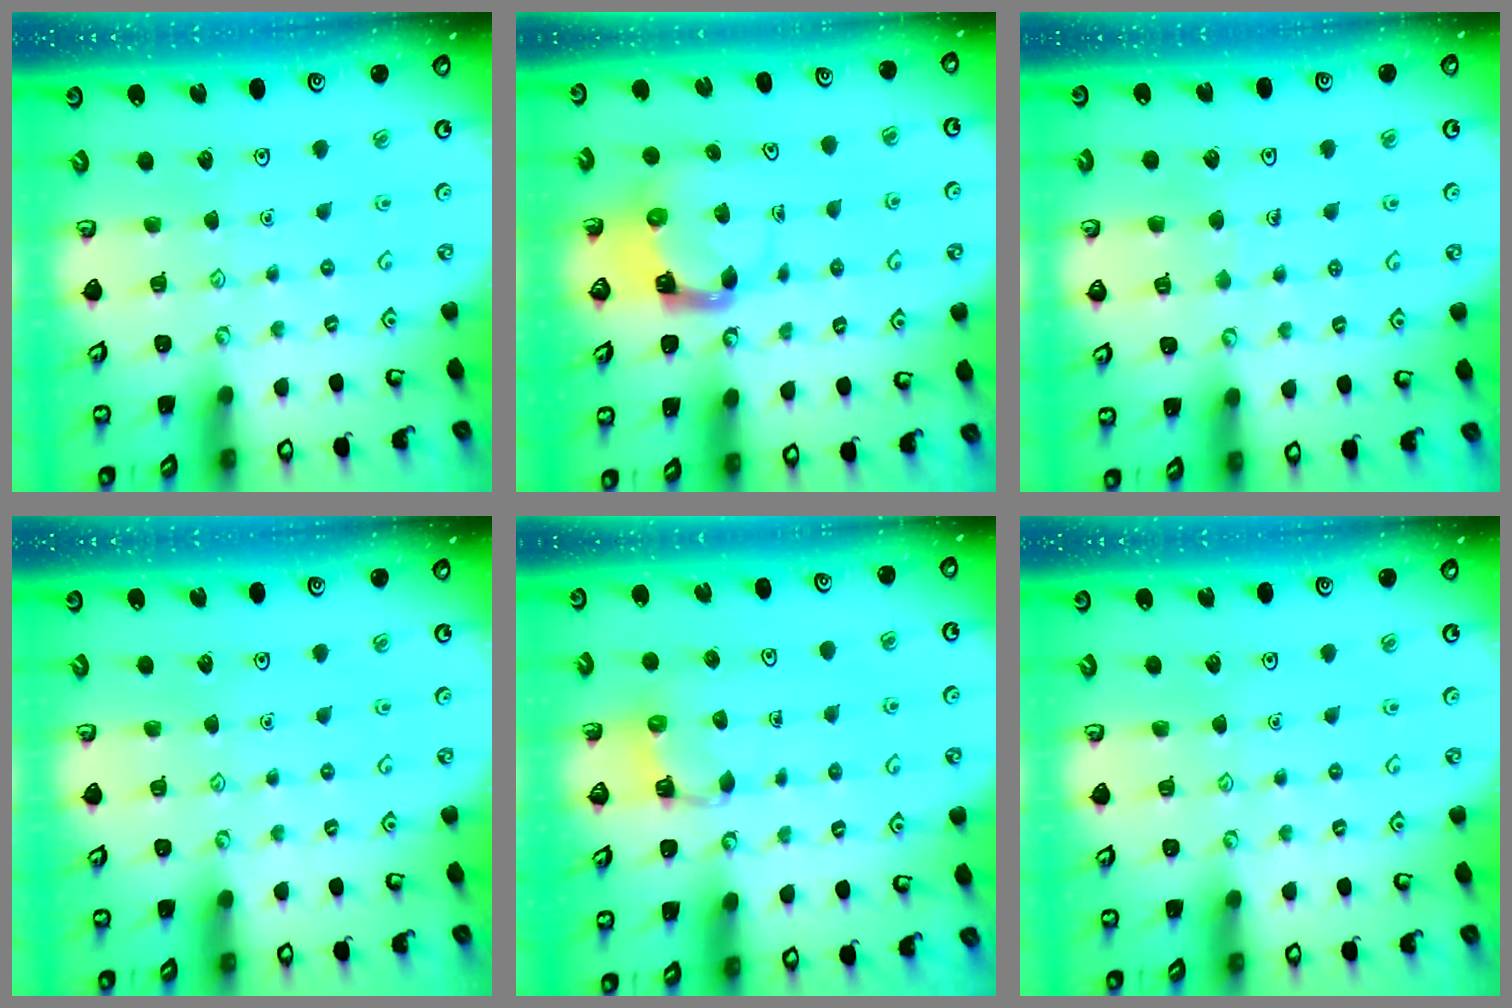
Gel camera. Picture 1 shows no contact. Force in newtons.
{"total": 3.8, "press": 3.8, "slide": 0.4}
{"total": 3.6, "press": 3.6, "slide": 0.1}
{"total": 0.0}
{"total": 3.4, "press": 3.3, "slide": 0.6}
{"total": 0.0}